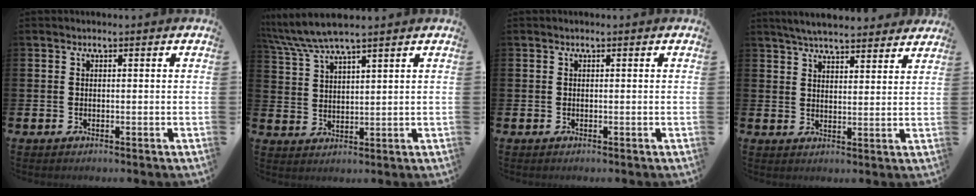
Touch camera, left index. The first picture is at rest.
{"total": 5.8, "force": [5.3, 0.4, 2.3], "torque": [-0.063, -0.021, 0.095]}
{"total": 0.0}
{"total": 5.5, "force": [5.3, 0.7, 1.2], "torque": [-0.033, -0.026, 0.094]}